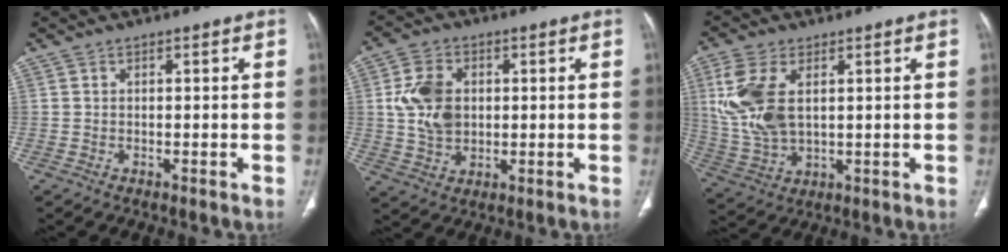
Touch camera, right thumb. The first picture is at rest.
{"total": 9.6, "force": [1.3, 6.9, 6.5], "torque": [-0.112, 0.000, 0.029]}
{"total": 12.4, "force": [3.1, 6.9, 9.8], "torque": [-0.223, -0.008, 0.071]}